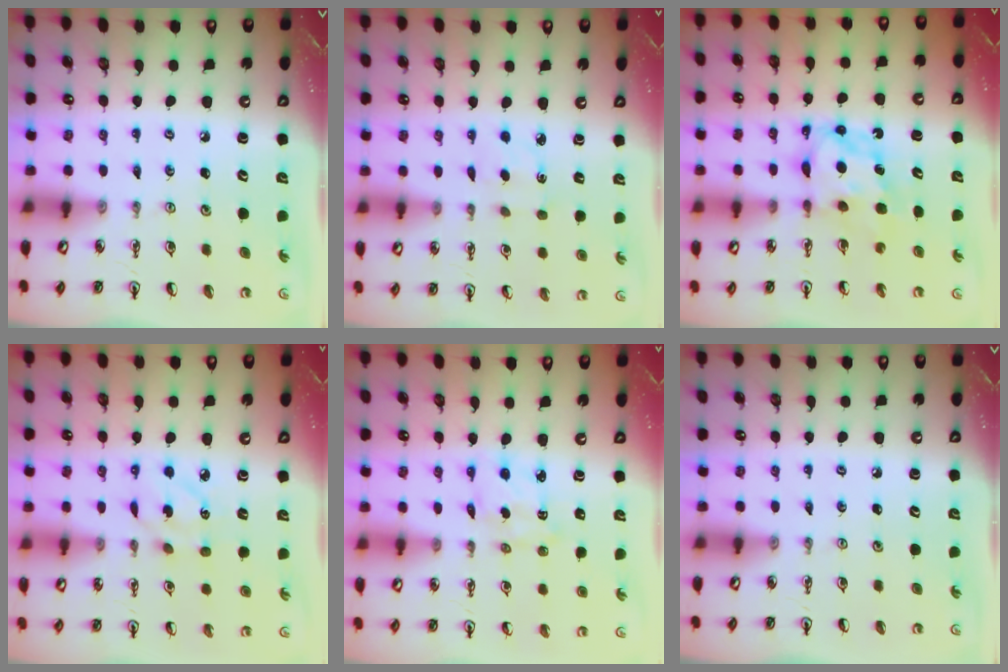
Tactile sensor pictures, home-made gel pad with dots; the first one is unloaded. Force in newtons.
{"total": 1.8, "press": 1.7, "slide": 0.5}
{"total": 7.1, "press": 7.1, "slide": 0.3}
{"total": 5.6, "press": 5.6, "slide": 0.3}
{"total": 2.9, "press": 2.9, "slide": 0.4}
{"total": 0.0}